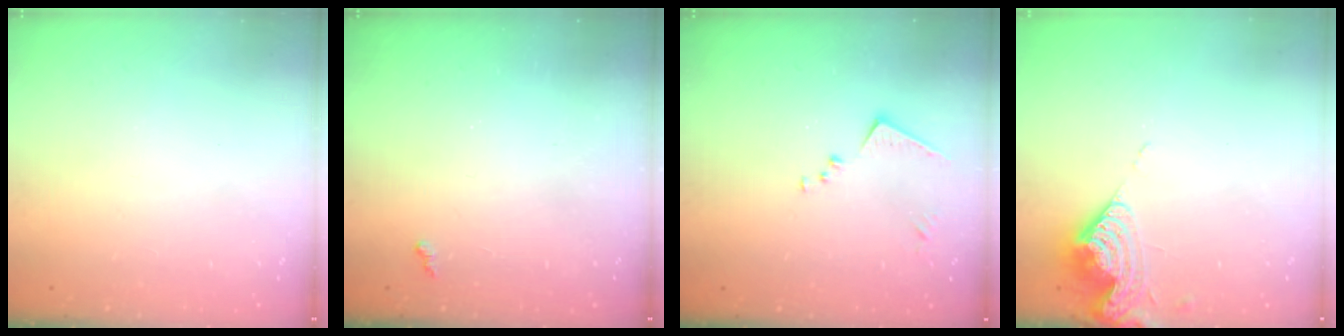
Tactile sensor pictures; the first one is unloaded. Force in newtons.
{"total": 1.9, "press": 1.9, "slide": 0.5}
{"total": 8.7, "press": 8.7, "slide": 0.5}
{"total": 9.8, "press": 9.8, "slide": 0.8}